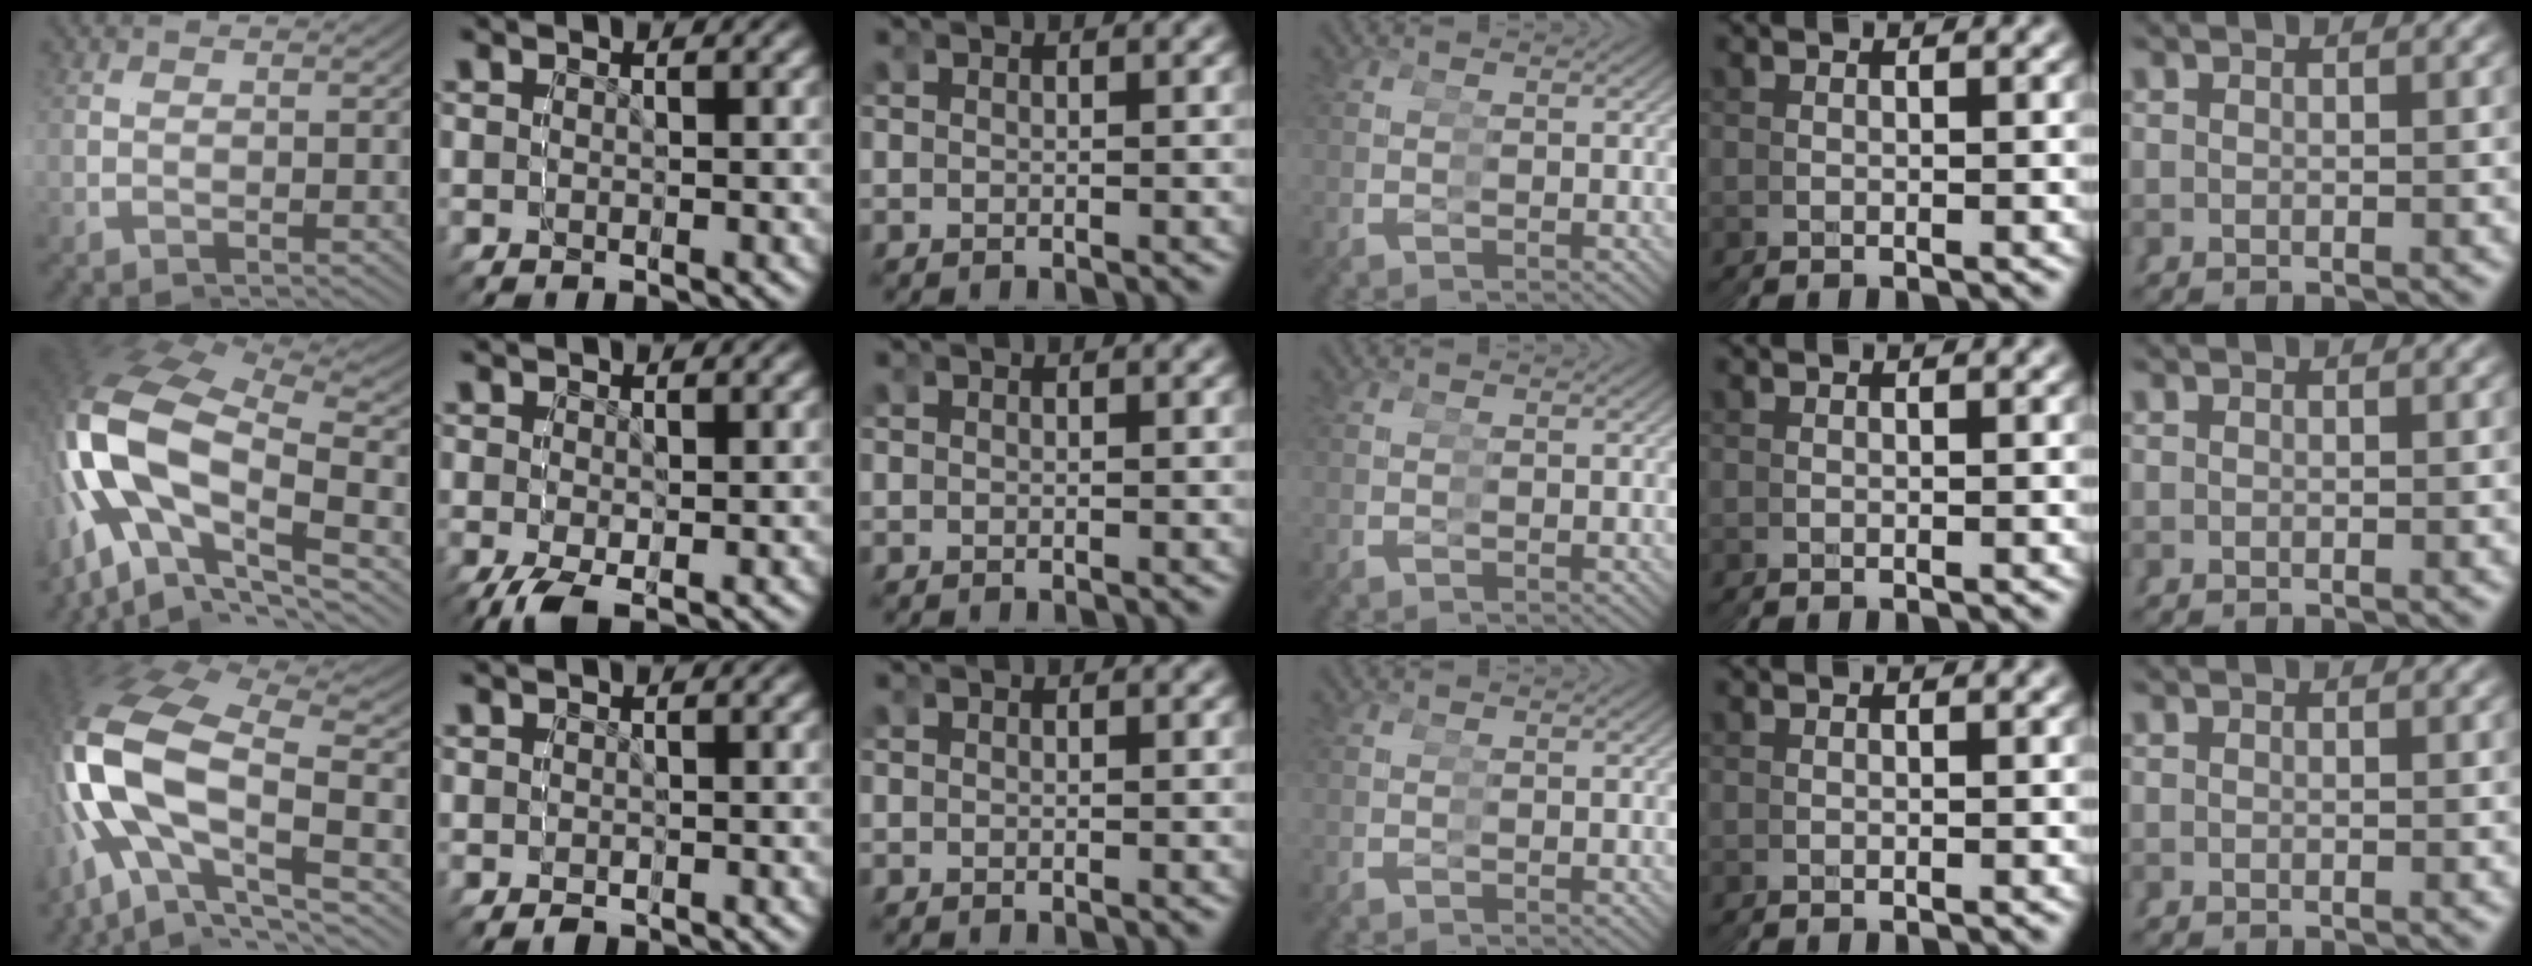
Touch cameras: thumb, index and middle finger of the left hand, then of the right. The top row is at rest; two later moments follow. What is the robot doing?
{"motion": "grasp_and_lifting", "object": "glasses"}